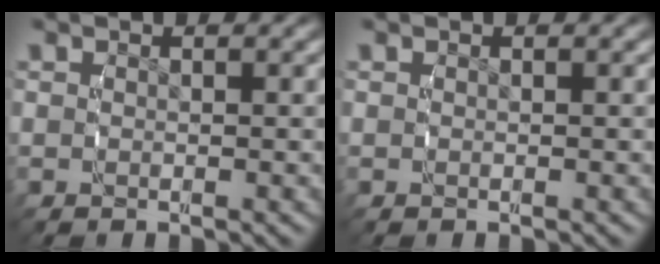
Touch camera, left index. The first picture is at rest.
{"total": 0.0}